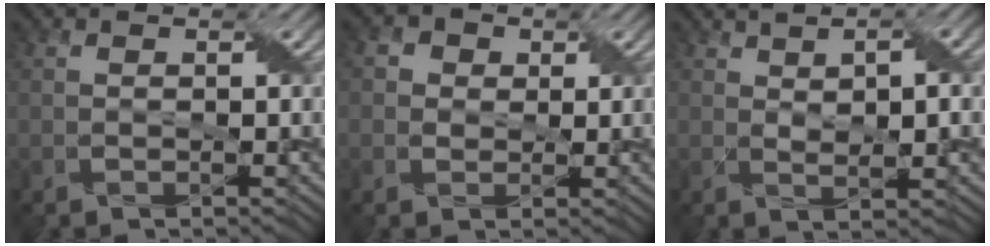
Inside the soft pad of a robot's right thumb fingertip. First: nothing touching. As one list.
[{"total": 3.0, "force": [0.7, 2.7, 1.0], "torque": [-0.027, 0.002, -0.004]}, {"total": 5.8, "force": [1.8, 2.3, 5.0], "torque": [-0.082, 0.007, 0.029]}]